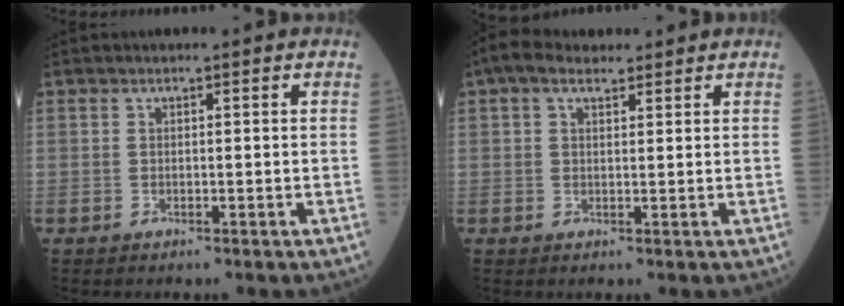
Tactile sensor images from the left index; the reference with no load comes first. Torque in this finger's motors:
{"motor_torque": [1.08, -1.06, 0.34, 0.08]}